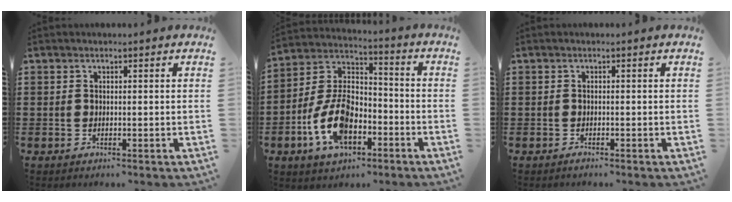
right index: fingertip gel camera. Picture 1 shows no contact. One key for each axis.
{"total": 11.7, "fx": -4.5, "fy": 6.7, "fz": 8.5, "tx": -0.203, "ty": 0.005, "tz": -0.087}
{"total": 0.8, "fx": -0.7, "fy": 0.0, "fz": 0.2, "tx": -0.006, "ty": -0.003, "tz": -0.015}